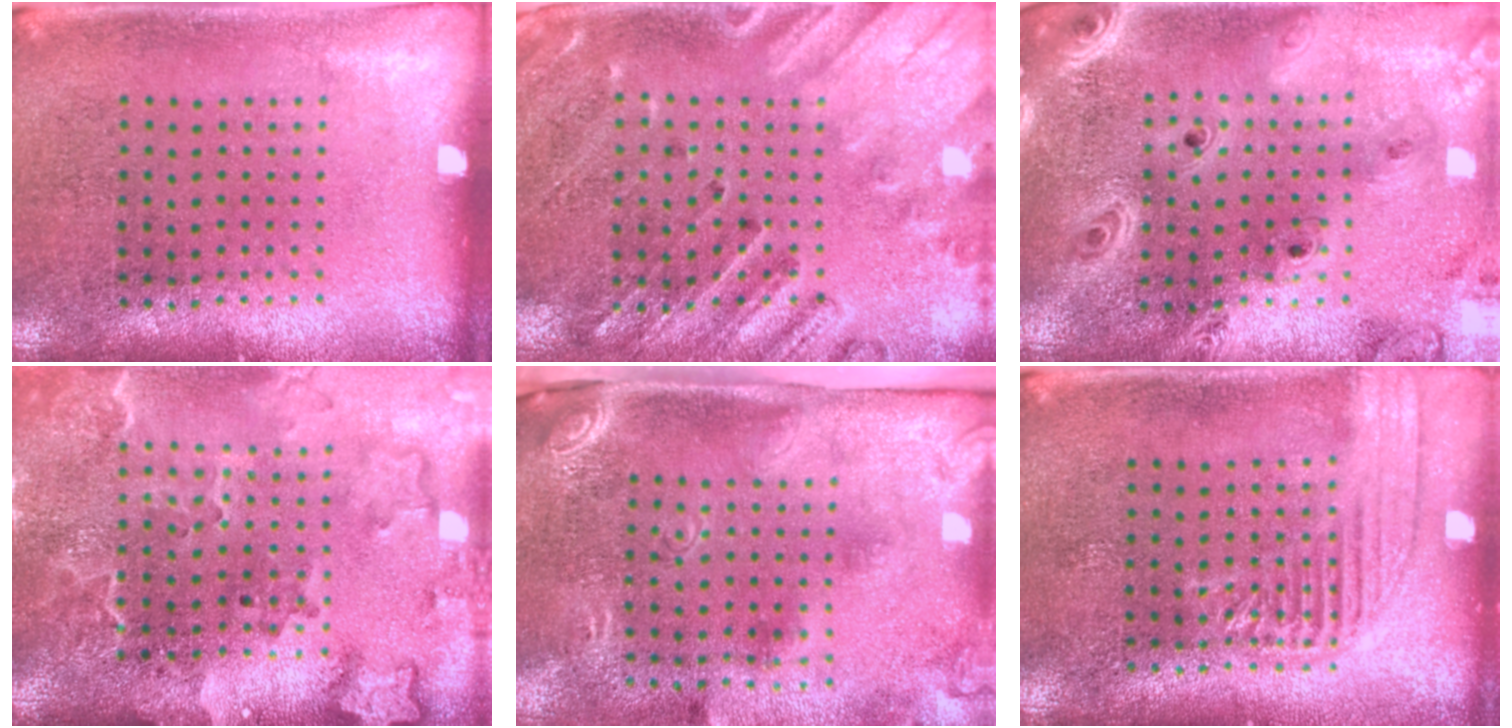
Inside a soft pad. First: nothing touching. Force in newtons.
{"total": 2.5, "press": 2.1, "slide": 1.4}
{"total": 3.2, "press": 2.6, "slide": 1.9}
{"total": 2.9, "press": 2.2, "slide": 1.8}
{"total": 2.7, "press": 1.8, "slide": 2.1}
{"total": 2.1, "press": 2.1, "slide": 0.3}